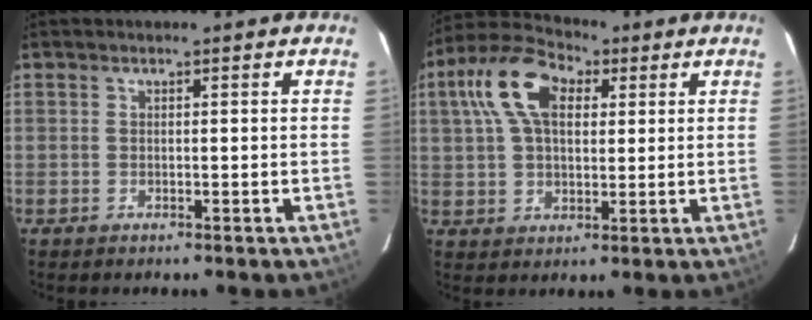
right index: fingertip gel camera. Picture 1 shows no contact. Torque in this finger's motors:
{"motor_torque": [0.77, -0.20, 0.57, 0.17]}